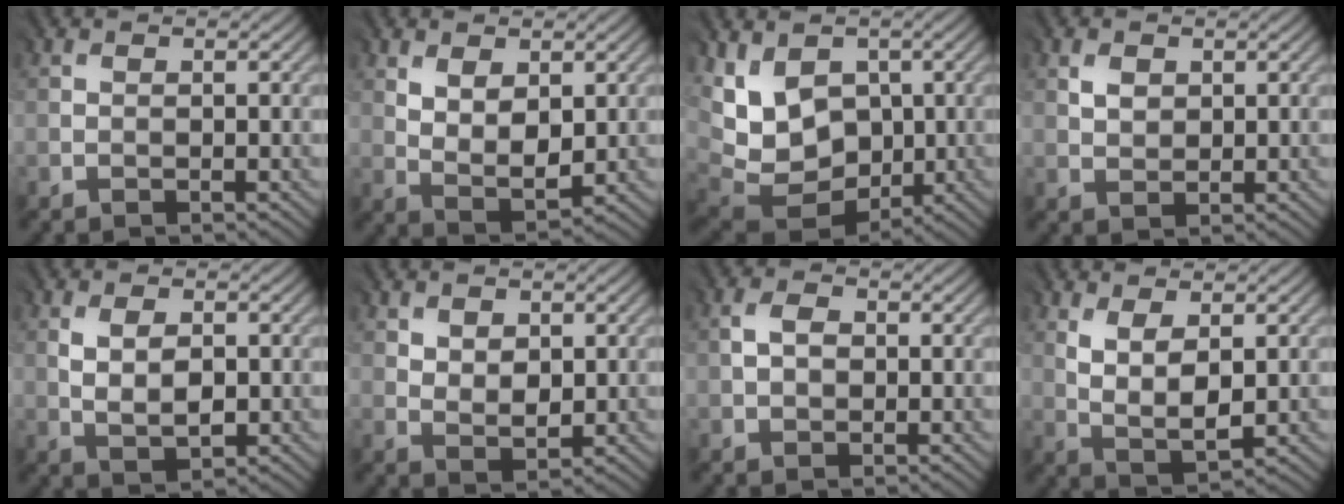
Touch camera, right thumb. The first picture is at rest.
{"total": 5.3, "force": [2.1, 3.0, 3.9], "torque": [-0.080, -0.006, 0.044]}
{"total": 10.3, "force": [2.2, 7.8, 6.3], "torque": [-0.149, -0.005, 0.059]}
{"total": 1.8, "force": [1.1, 1.3, 0.5], "torque": [-0.013, 0.001, 0.021]}
{"total": 3.8, "force": [0.6, 2.2, 3.0], "torque": [-0.057, -0.004, 0.015]}
{"total": 3.7, "force": [1.8, 2.4, 2.1], "torque": [-0.036, -0.005, 0.033]}
{"total": 2.5, "force": [0.5, 2.0, 1.5], "torque": [-0.031, 0.002, 0.007]}
{"total": 4.9, "force": [1.7, 2.1, 4.0], "torque": [-0.088, -0.006, 0.039]}